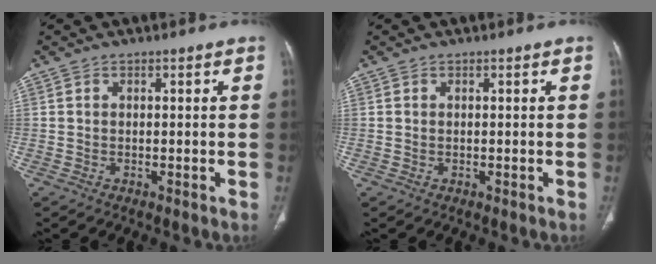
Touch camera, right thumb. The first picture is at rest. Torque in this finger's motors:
{"motor_torque": [0.05, -0.05, -0.38, -0.15, 0.07]}